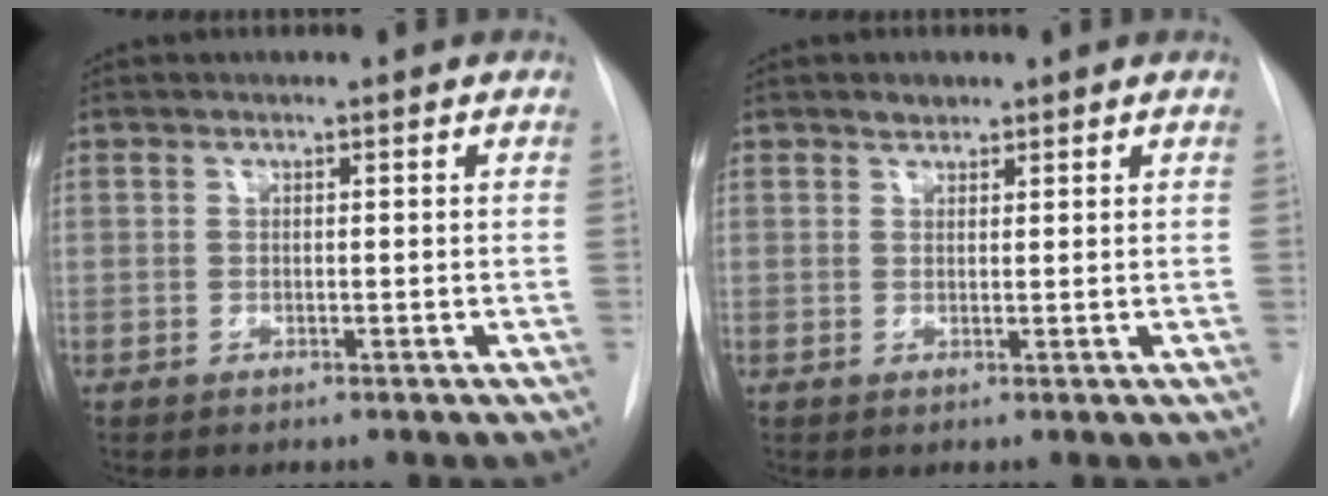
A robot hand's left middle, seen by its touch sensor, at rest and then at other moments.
{"total": 1.3, "force": [1.1, 0.7, 0.3], "torque": [-0.006, 0.000, 0.016]}